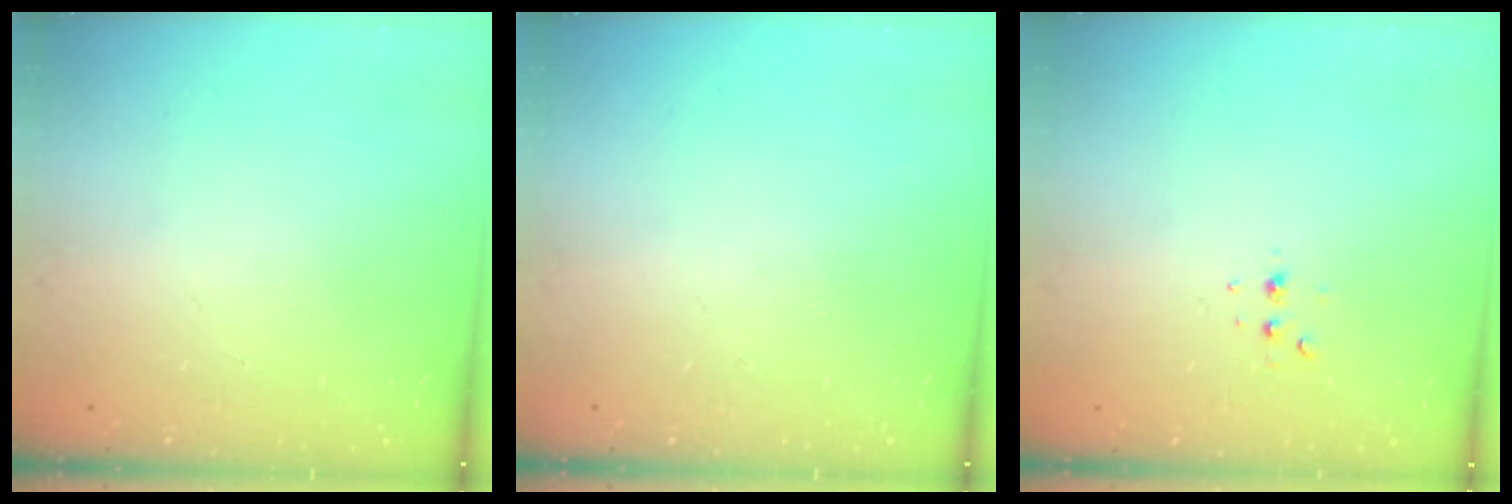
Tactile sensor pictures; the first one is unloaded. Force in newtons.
{"total": 0.0}
{"total": 2.8, "press": 2.8, "slide": 0.7}